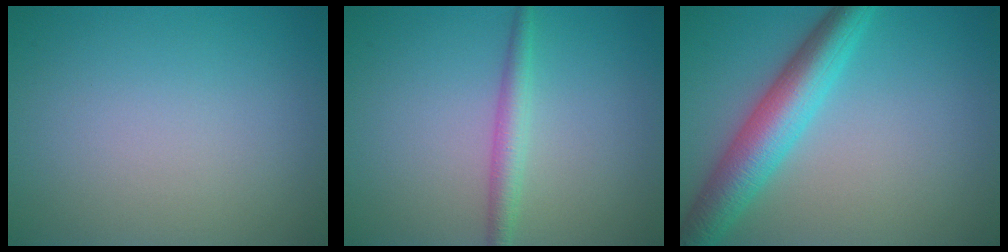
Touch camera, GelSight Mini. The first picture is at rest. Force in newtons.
{"total": 2.2, "press": 2.2, "slide": 0.1}
{"total": 6.2, "press": 6.2, "slide": 0.2}